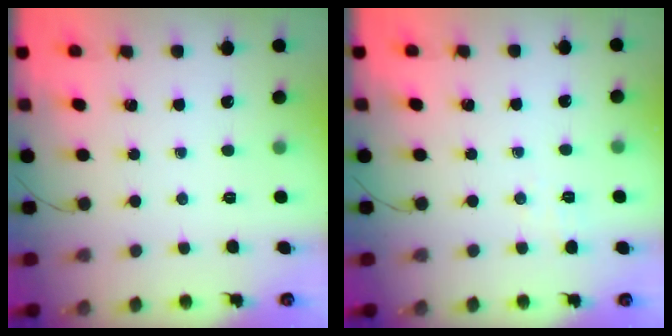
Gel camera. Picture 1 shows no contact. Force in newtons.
{"total": 1.3, "press": 0.5, "slide": 1.3}